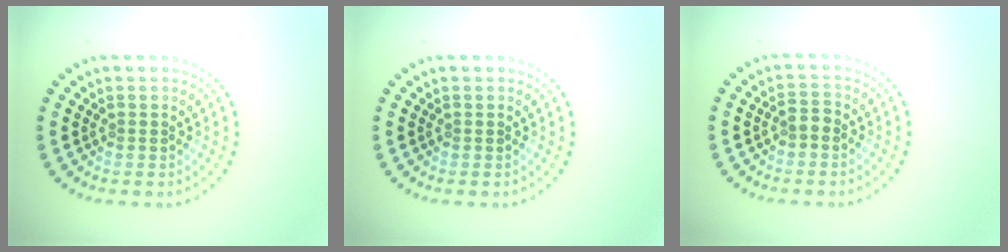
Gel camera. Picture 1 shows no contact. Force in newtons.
{"total": 0.0}
{"total": 1.3, "press": 1.3, "slide": 0.2}